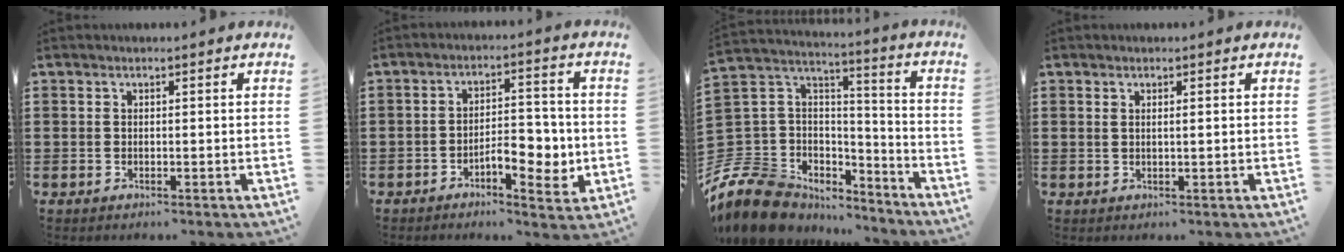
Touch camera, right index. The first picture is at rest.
{"total": 6.5, "force": [-2.2, 3.0, 5.3], "torque": [-0.063, 0.000, -0.044]}
{"total": 11.6, "force": [-7.4, 8.0, 3.9], "torque": [-0.128, 0.009, -0.140]}
{"total": 0.7, "force": [0.3, 0.1, 0.6], "torque": [-0.013, 0.001, 0.006]}